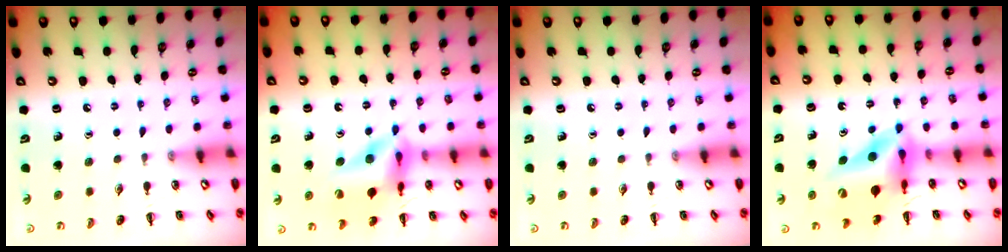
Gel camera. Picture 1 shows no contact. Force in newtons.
{"total": 13.4, "press": 12.8, "slide": 4.0}
{"total": 0.0}
{"total": 12.7, "press": 12.1, "slide": 3.8}